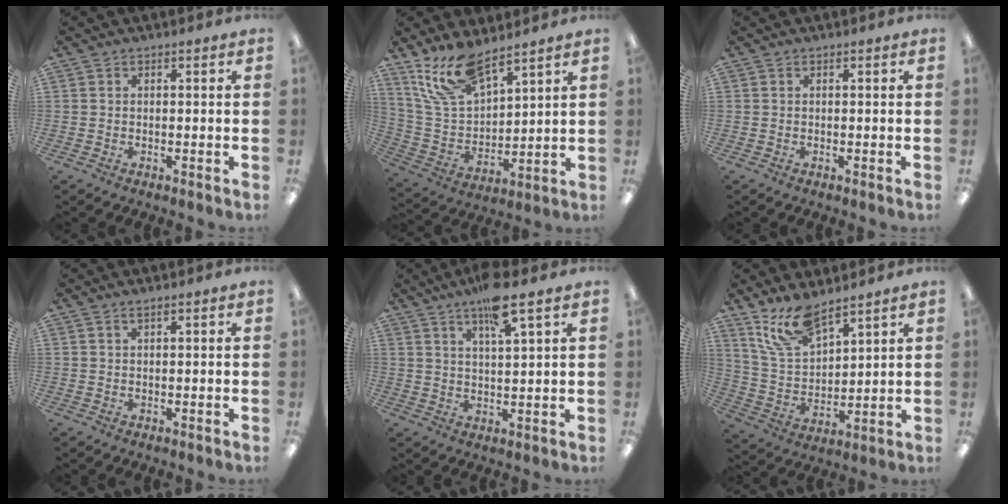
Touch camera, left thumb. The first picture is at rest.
{"total": 15.3, "force": [11.2, 6.4, 8.2], "torque": [-0.190, -0.045, 0.208]}
{"total": 0.0}
{"total": 0.9, "force": [0.6, 0.0, 0.6], "torque": [-0.013, 0.000, 0.010]}
{"total": 9.4, "force": [6.2, 1.8, 6.8], "torque": [-0.114, -0.023, 0.101]}
{"total": 12.6, "force": [9.5, 5.3, 6.2], "torque": [-0.141, -0.036, 0.182]}